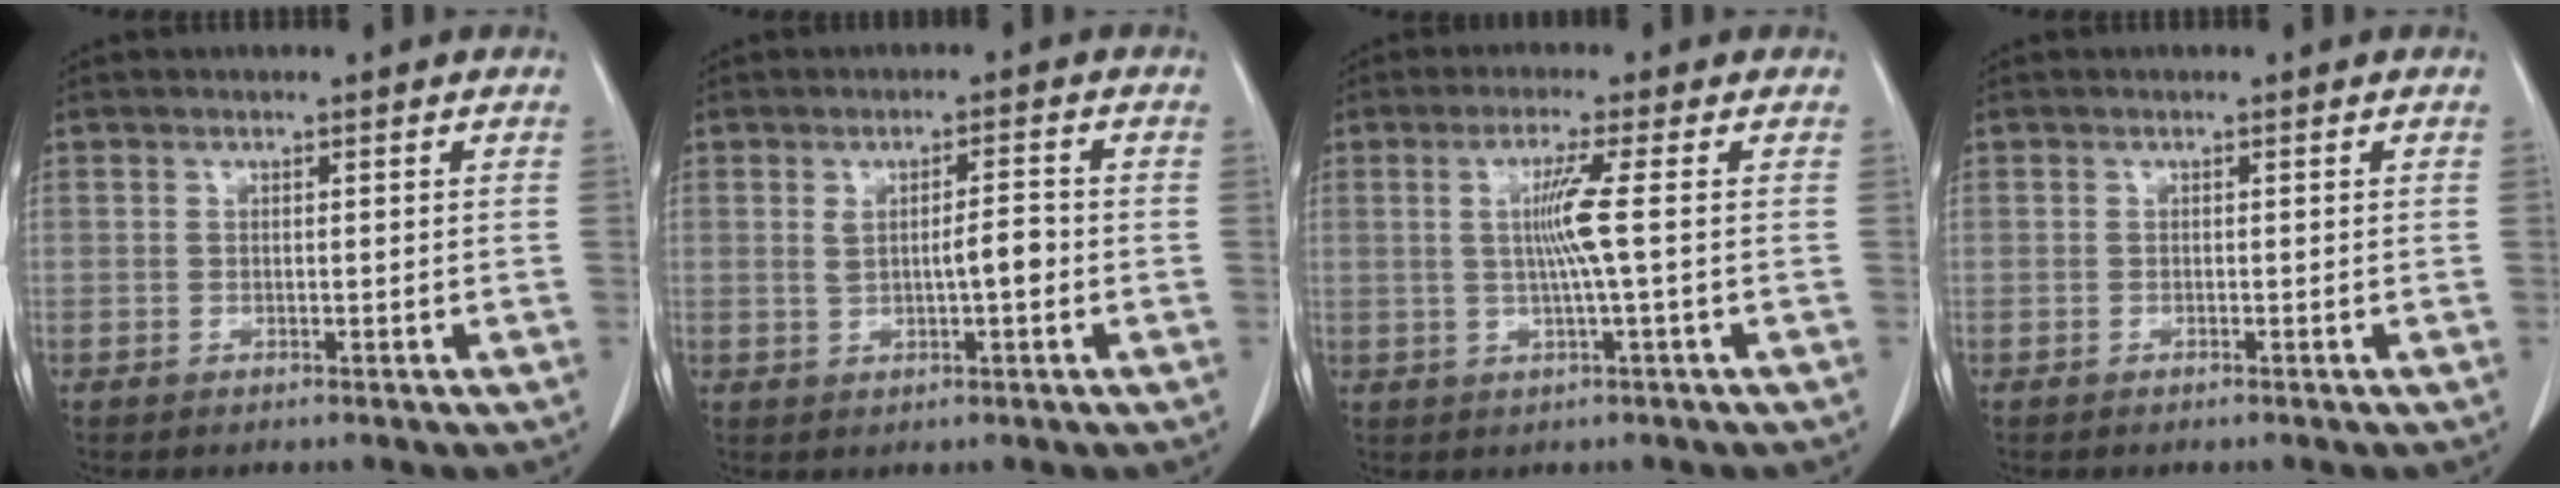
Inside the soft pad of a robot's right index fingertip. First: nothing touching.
{"total": 4.1, "force": [-0.2, 0.8, 4.0], "torque": [-0.069, 0.004, 0.001]}
{"total": 5.2, "force": [0.4, -1.2, 5.0], "torque": [-0.098, -0.002, 0.010]}
{"total": 0.0}